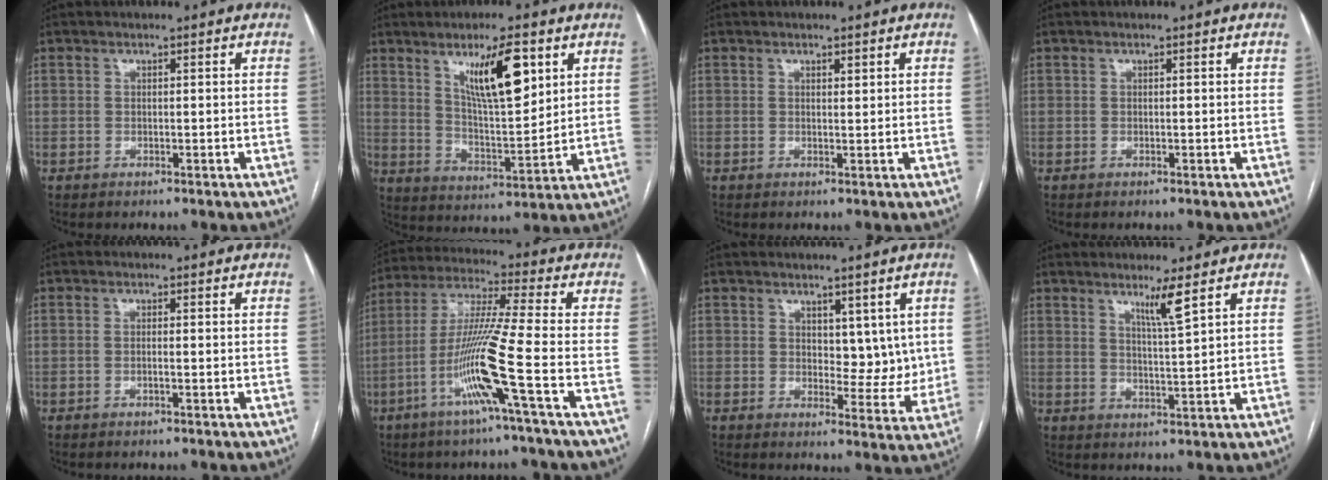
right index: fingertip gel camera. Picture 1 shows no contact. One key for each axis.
{"total": 11.5, "fx": 5.6, "fy": 2.3, "fz": 9.8, "tx": -0.172, "ty": -0.003, "tz": 0.104}
{"total": 0.7, "fx": 0.7, "fy": 0.0, "fz": 0.4, "tx": -0.008, "ty": -0.003, "tz": 0.011}
{"total": 0.0}
{"total": 0.7, "fx": -0.3, "fy": 0.0, "fz": 0.7, "tx": -0.014, "ty": 0.001, "tz": -0.004}
{"total": 12.6, "fx": -4.9, "fy": -2.2, "fz": 11.4, "tx": -0.228, "ty": -0.010, "tz": -0.100}
{"total": 5.3, "fx": 2.1, "fy": 3.1, "fz": 3.7, "tx": -0.037, "ty": -0.002, "tz": 0.034}
{"total": 3.9, "fx": 2.6, "fy": -1.2, "fz": 2.6, "tx": -0.050, "ty": -0.015, "tz": 0.051}